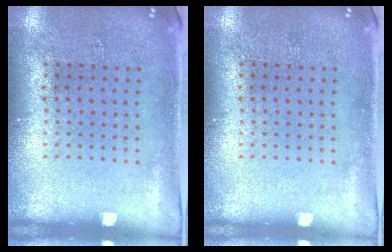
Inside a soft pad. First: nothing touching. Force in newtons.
{"total": 0.0}